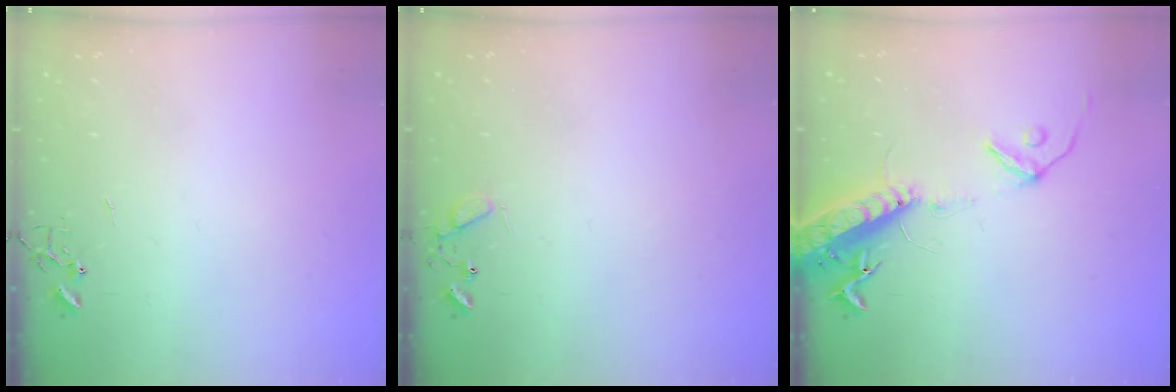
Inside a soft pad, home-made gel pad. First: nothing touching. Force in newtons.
{"total": 6.1, "press": 6.1, "slide": 0.5}
{"total": 16.3, "press": 15.8, "slide": 4.0}